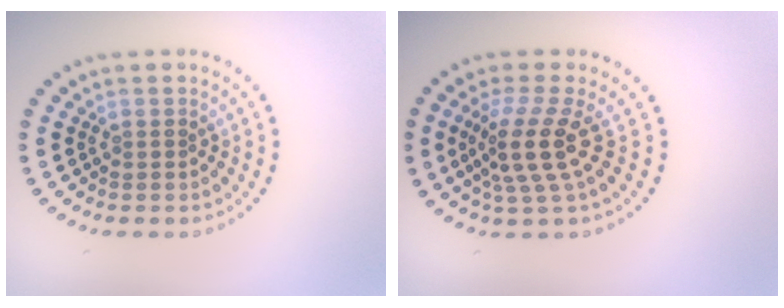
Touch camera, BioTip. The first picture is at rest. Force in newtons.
{"total": 3.9, "press": 2.8, "slide": 2.7}